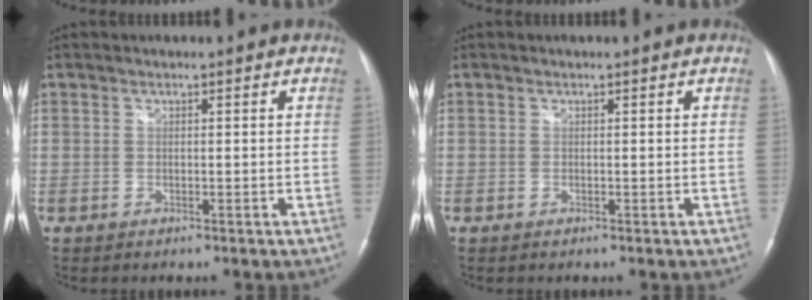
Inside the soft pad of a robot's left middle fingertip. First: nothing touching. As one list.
[{"total": 0.0}]